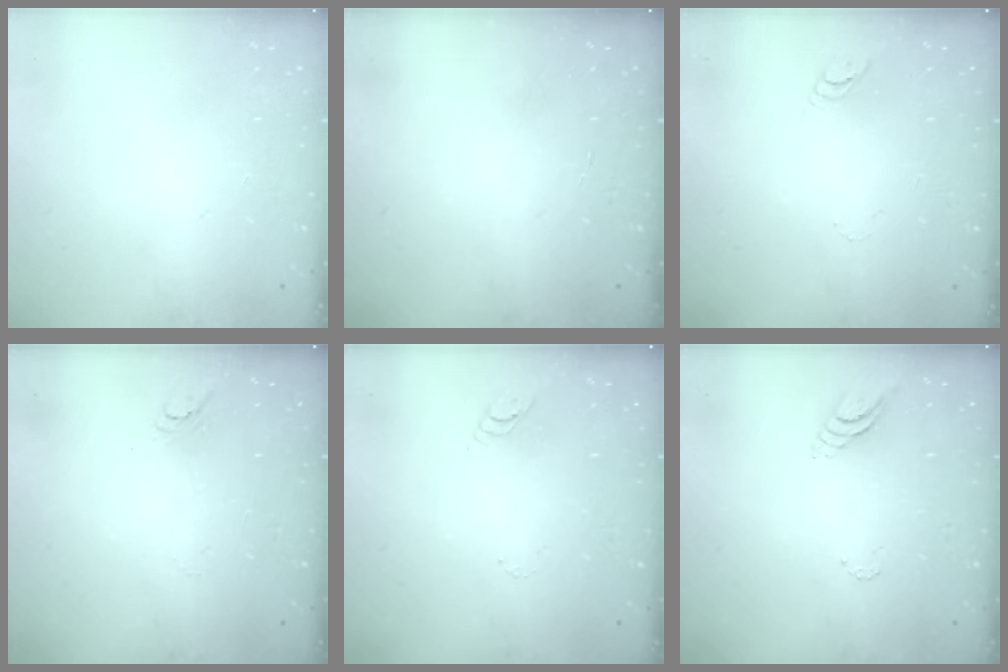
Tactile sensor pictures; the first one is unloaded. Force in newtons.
{"total": 1.3, "press": 1.3, "slide": 0.1}
{"total": 3.2, "press": 3.2, "slide": 0.3}
{"total": 3.6, "press": 3.6, "slide": 0.3}
{"total": 2.9, "press": 2.9, "slide": 0.4}
{"total": 4.9, "press": 4.9, "slide": 0.4}